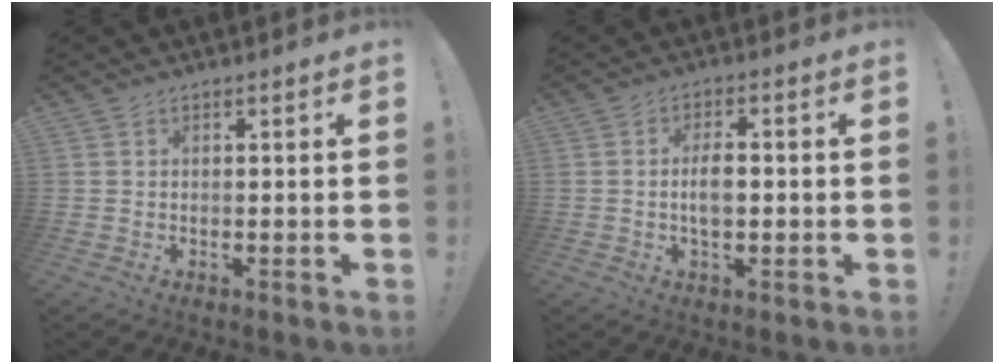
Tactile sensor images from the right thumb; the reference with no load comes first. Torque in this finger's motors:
{"motor_torque": [0.02, 0.13, 0.22, 0.23, 0.16]}